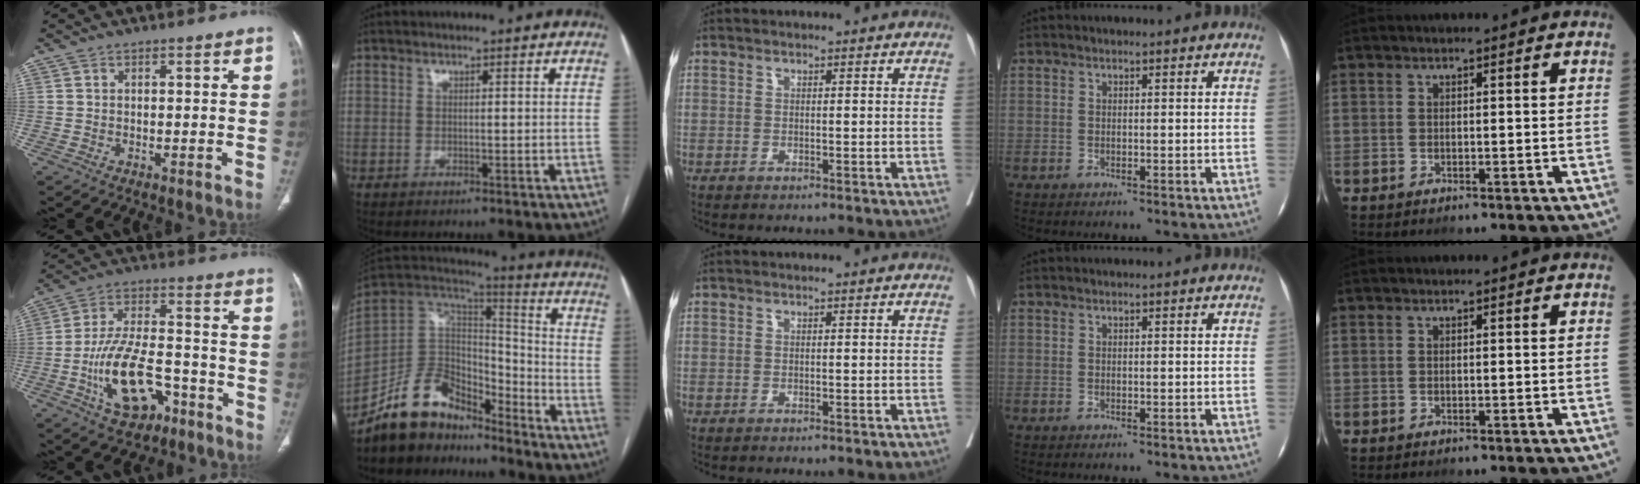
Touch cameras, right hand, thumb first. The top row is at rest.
{"thumb": {"total": 15.1, "force": [-6.6, 7.9, 11.0], "torque": [-0.189, 0.041, -0.109]}, "index": {"total": 13.8, "force": [-11.4, 6.4, 4.4], "torque": [-0.085, 0.052, -0.210]}}